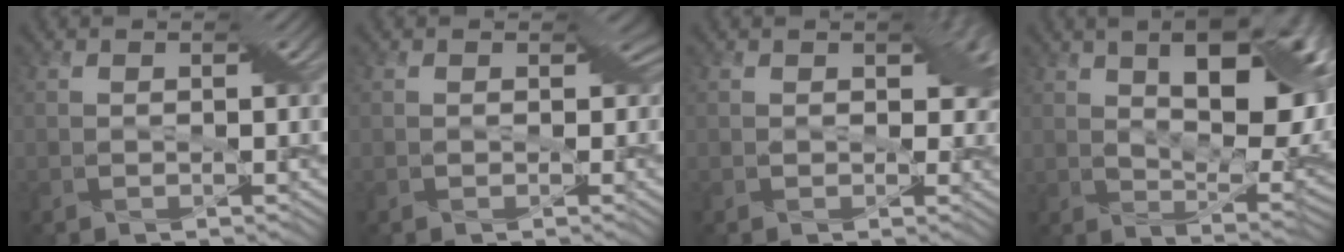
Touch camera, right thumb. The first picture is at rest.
{"total": 2.1, "force": [0.3, 1.8, 1.1], "torque": [-0.019, 0.000, -0.002]}
{"total": 4.1, "force": [1.0, 2.6, 3.0], "torque": [-0.037, 0.004, 0.013]}
{"total": 15.6, "force": [5.2, 7.6, 12.6], "torque": [-0.180, 0.008, 0.085]}